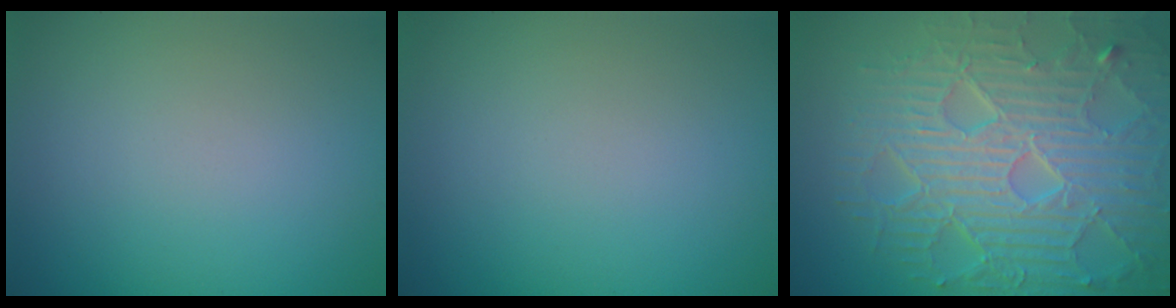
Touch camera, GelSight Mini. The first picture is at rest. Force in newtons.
{"total": 0.0}
{"total": 8.9, "press": 6.4, "slide": 6.2}